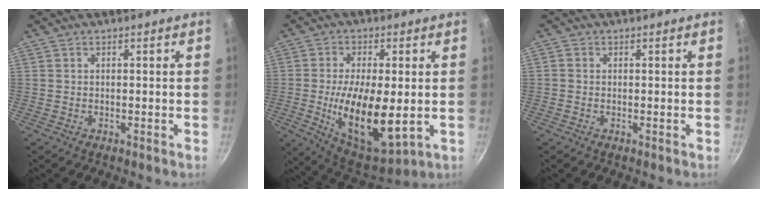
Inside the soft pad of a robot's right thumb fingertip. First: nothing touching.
{"total": 16.5, "force": [-1.8, 6.9, 14.8], "torque": [-0.248, -0.008, -0.020]}
{"total": 0.7, "force": [-0.1, 0.7, 0.3], "torque": [-0.005, 0.002, -0.004]}